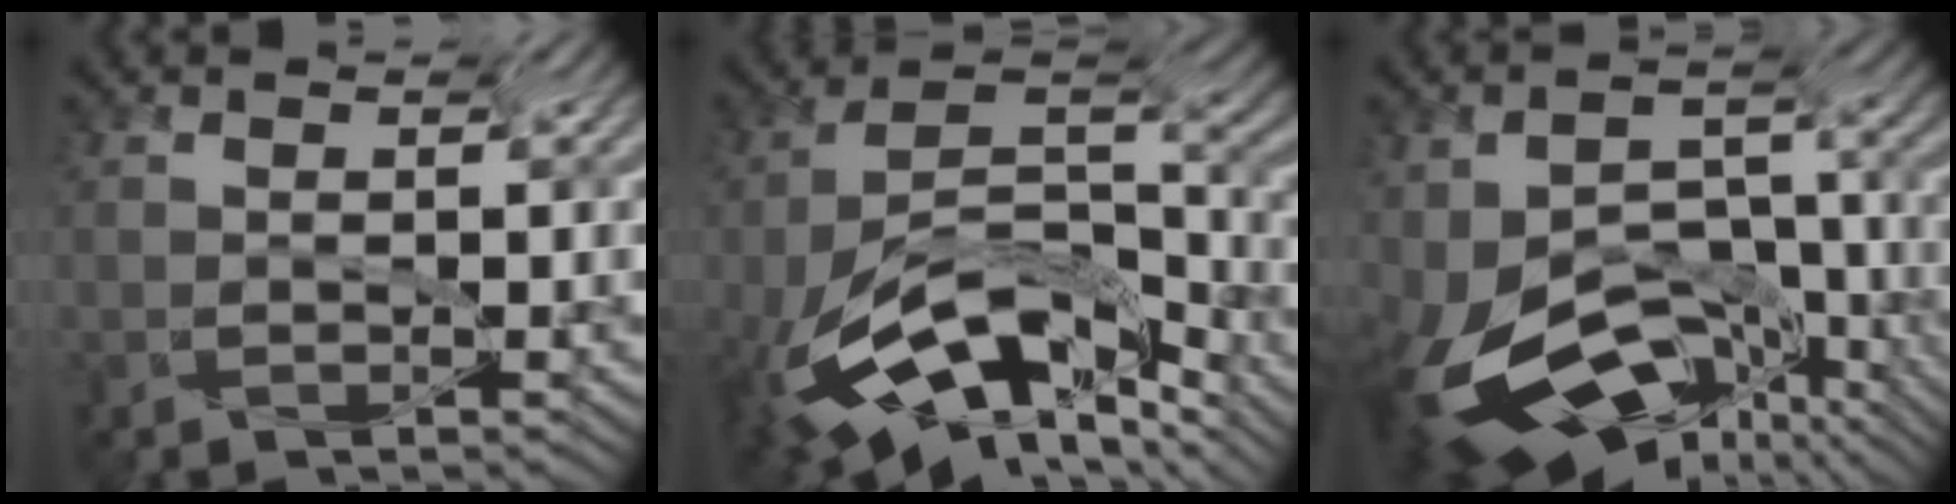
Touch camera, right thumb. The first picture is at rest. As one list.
[{"total": 15.4, "force": [-12.4, 4.8, 7.7], "torque": [-0.164, -0.003, -0.228]}, {"total": 16.3, "force": [-10.2, 9.8, 8.1], "torque": [-0.182, -0.024, -0.133]}]